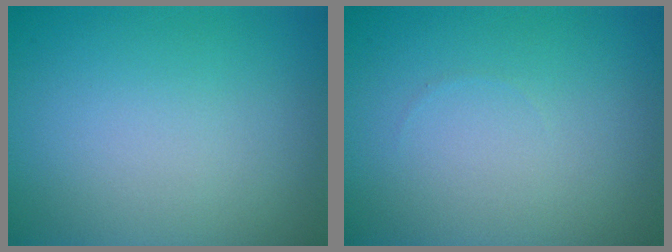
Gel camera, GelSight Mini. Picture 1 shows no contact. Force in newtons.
{"total": 0.0}